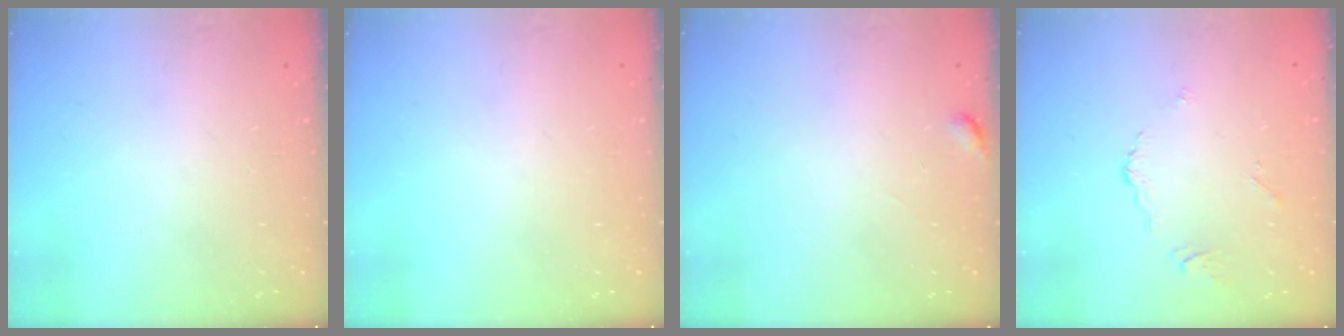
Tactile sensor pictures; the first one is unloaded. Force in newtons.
{"total": 0.0}
{"total": 2.6, "press": 2.5, "slide": 0.3}
{"total": 3.0, "press": 2.9, "slide": 0.8}